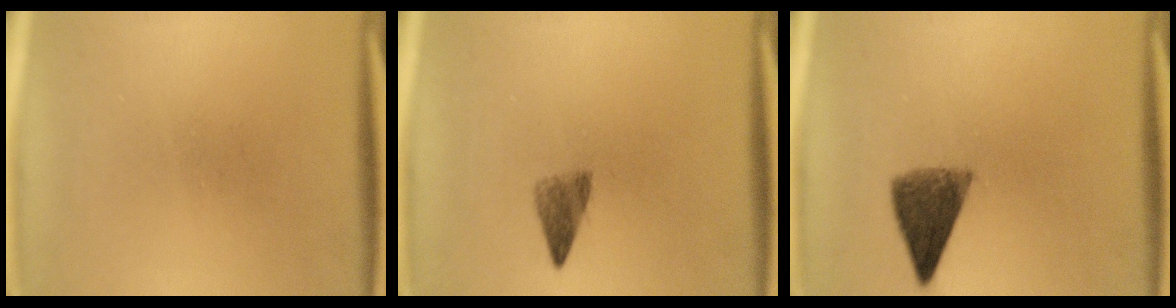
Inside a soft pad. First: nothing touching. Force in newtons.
{"total": 2.8}
{"total": 6.6}